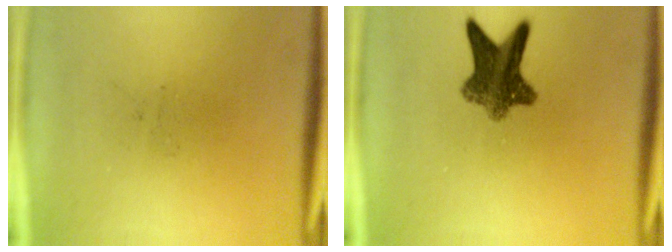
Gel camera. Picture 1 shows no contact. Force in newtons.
{"total": 8.2}